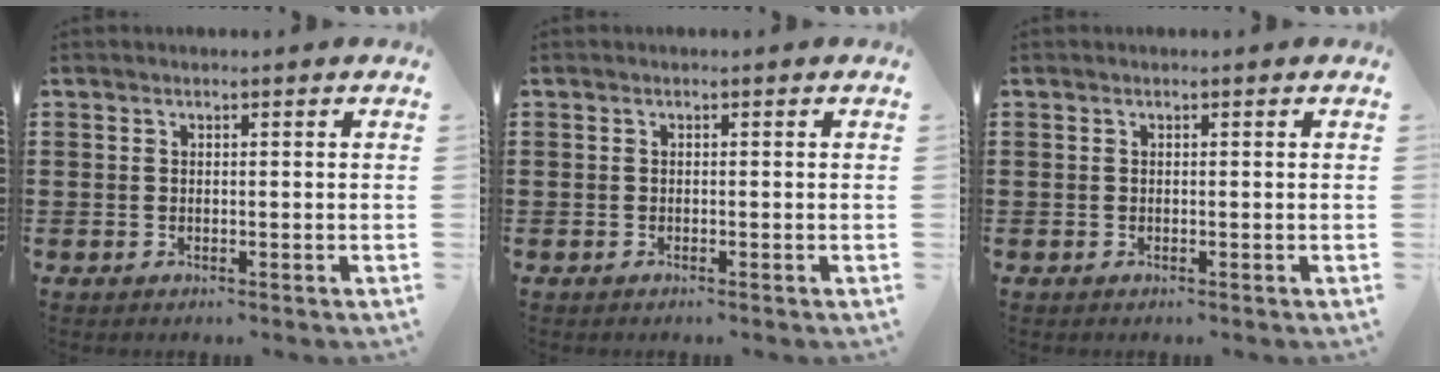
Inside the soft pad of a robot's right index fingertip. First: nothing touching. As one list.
[{"total": 0.0}, {"total": 0.0}]